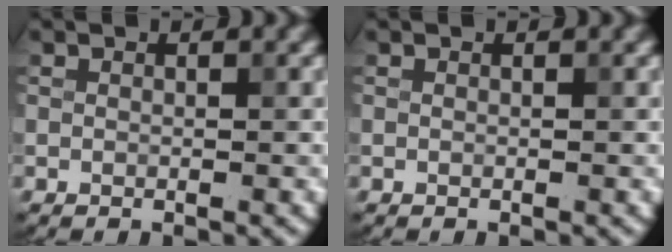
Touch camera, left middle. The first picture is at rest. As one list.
[{"total": 0.0}]